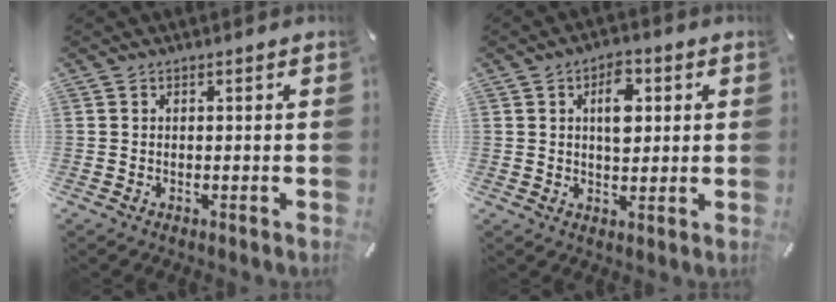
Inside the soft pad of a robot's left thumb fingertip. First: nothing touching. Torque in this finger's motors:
{"motor_torque": [0.29, 0.44, 0.87, -0.47, 0.24]}